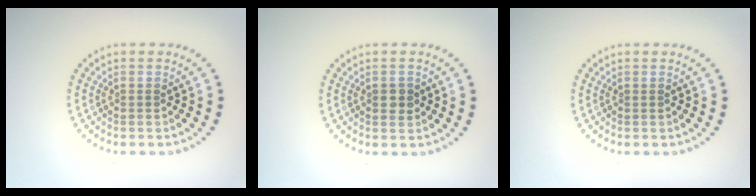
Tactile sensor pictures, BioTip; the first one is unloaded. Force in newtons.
{"total": 1.5, "press": 1.5, "slide": 0.1}
{"total": 0.0}